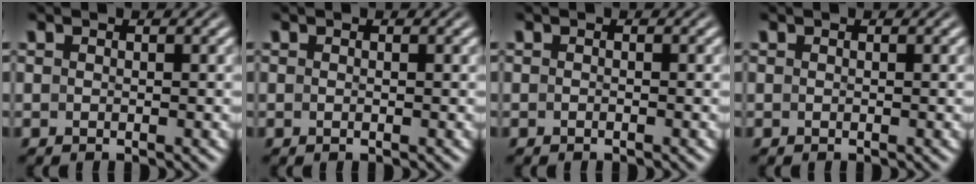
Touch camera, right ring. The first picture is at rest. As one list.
[{"total": 0.0}, {"total": 0.5, "force": [-0.4, -0.3, 0.1], "torque": [-0.003, 0.001, -0.007]}, {"total": 0.0}]